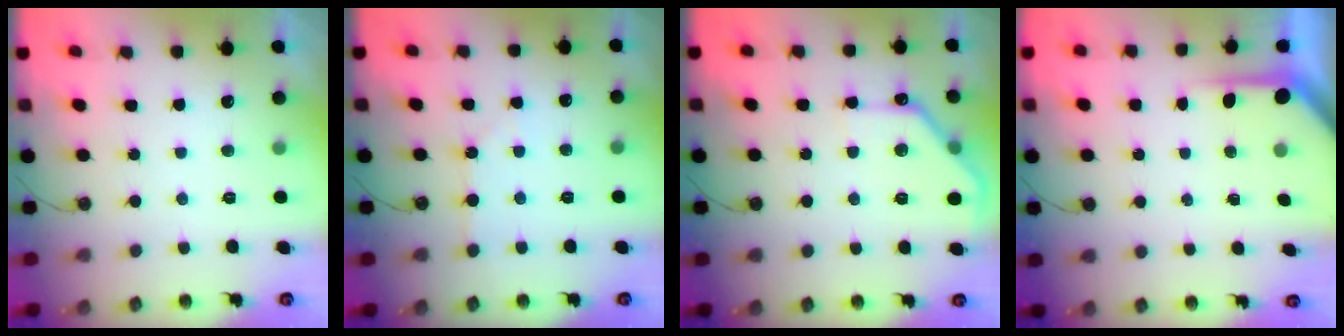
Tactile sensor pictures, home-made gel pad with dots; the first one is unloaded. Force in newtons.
{"total": 4.9, "press": 4.8, "slide": 0.8}
{"total": 11.2, "press": 11.1, "slide": 0.7}
{"total": 3.5, "press": 3.5, "slide": 0.4}